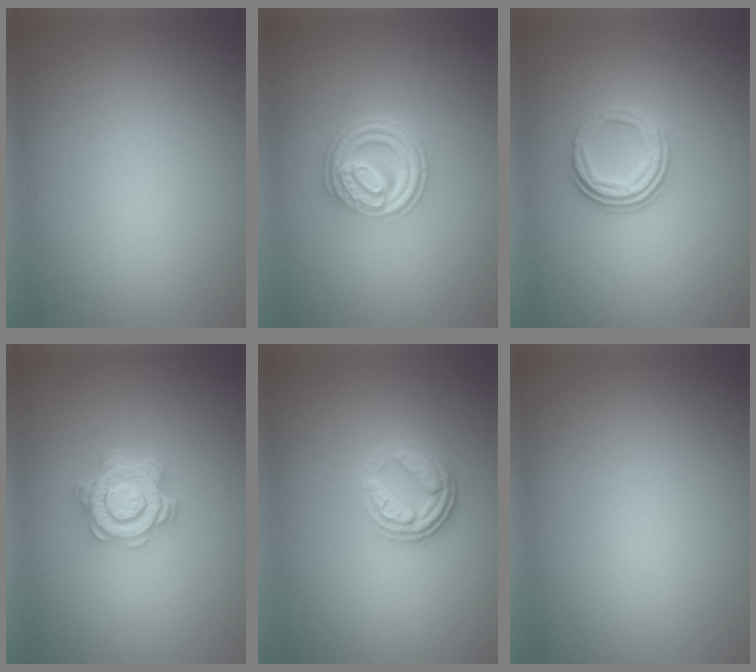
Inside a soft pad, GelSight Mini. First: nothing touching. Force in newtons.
{"total": 4.8, "press": 3.7, "slide": 3.1}
{"total": 3.0, "press": 2.4, "slide": 1.9}
{"total": 4.7, "press": 3.6, "slide": 3.1}
{"total": 3.6, "press": 2.7, "slide": 2.4}
{"total": 0.0}